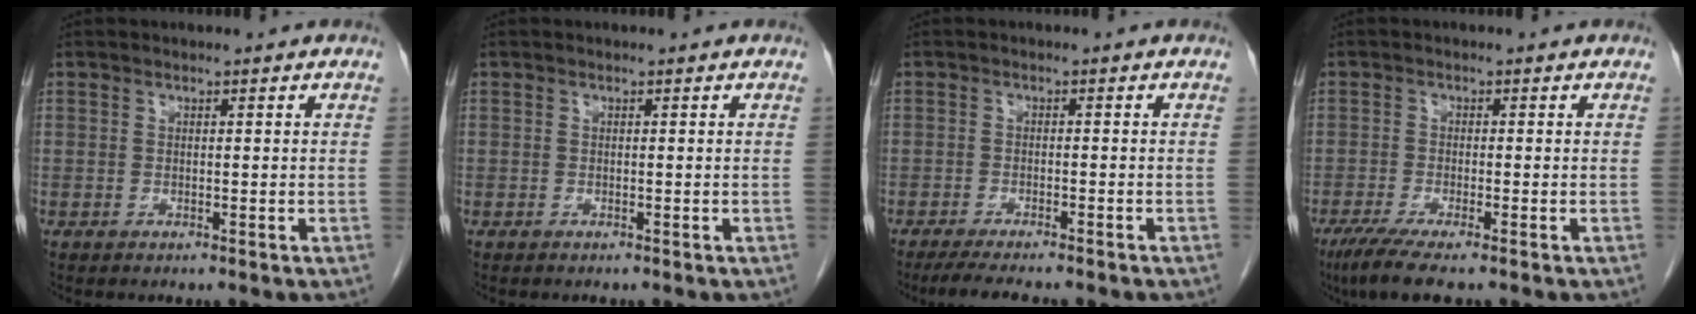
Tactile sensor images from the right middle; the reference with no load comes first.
{"total": 0.0}
{"total": 7.7, "force": [-6.4, 0.9, 4.1], "torque": [-0.058, -0.013, -0.093]}
{"total": 5.4, "force": [-3.9, 0.2, 3.8], "torque": [-0.068, -0.015, -0.068]}